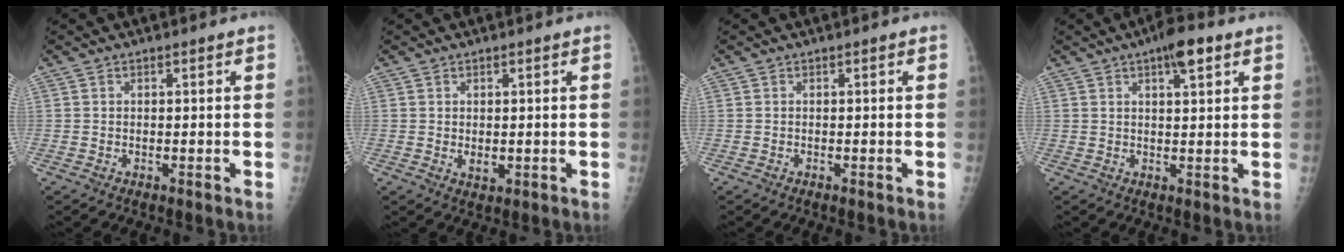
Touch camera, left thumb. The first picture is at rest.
{"total": 2.2, "force": [0.1, 1.3, 1.8], "torque": [-0.018, -0.010, 0.005]}
{"total": 0.0}
{"total": 5.9, "force": [3.2, 1.8, 4.6], "torque": [-0.054, -0.008, 0.043]}